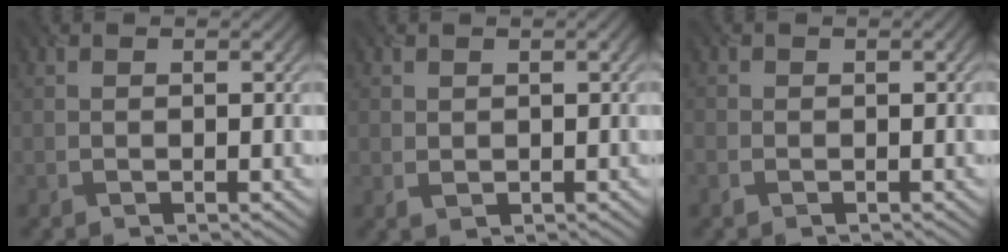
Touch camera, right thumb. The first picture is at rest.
{"total": 1.1, "force": [0.3, 0.9, 0.5], "torque": [-0.013, 0.000, 0.010]}
{"total": 1.1, "force": [-0.7, 0.7, 0.6], "torque": [-0.016, -0.007, -0.010]}